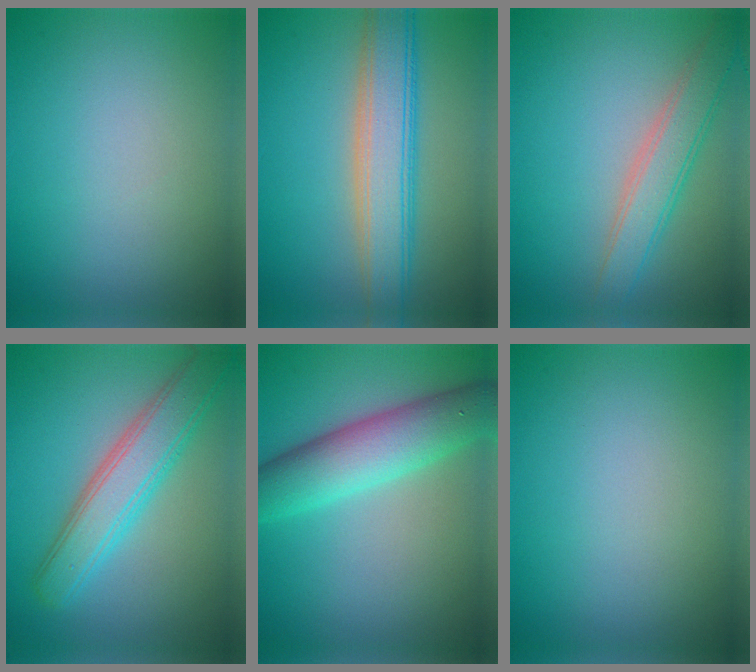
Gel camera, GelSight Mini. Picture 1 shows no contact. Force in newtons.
{"total": 6.5, "press": 6.5, "slide": 0.4}
{"total": 3.9, "press": 3.9, "slide": 0.1}
{"total": 5.6, "press": 5.6, "slide": 0.1}
{"total": 6.8, "press": 6.8, "slide": 0.2}
{"total": 0.0}